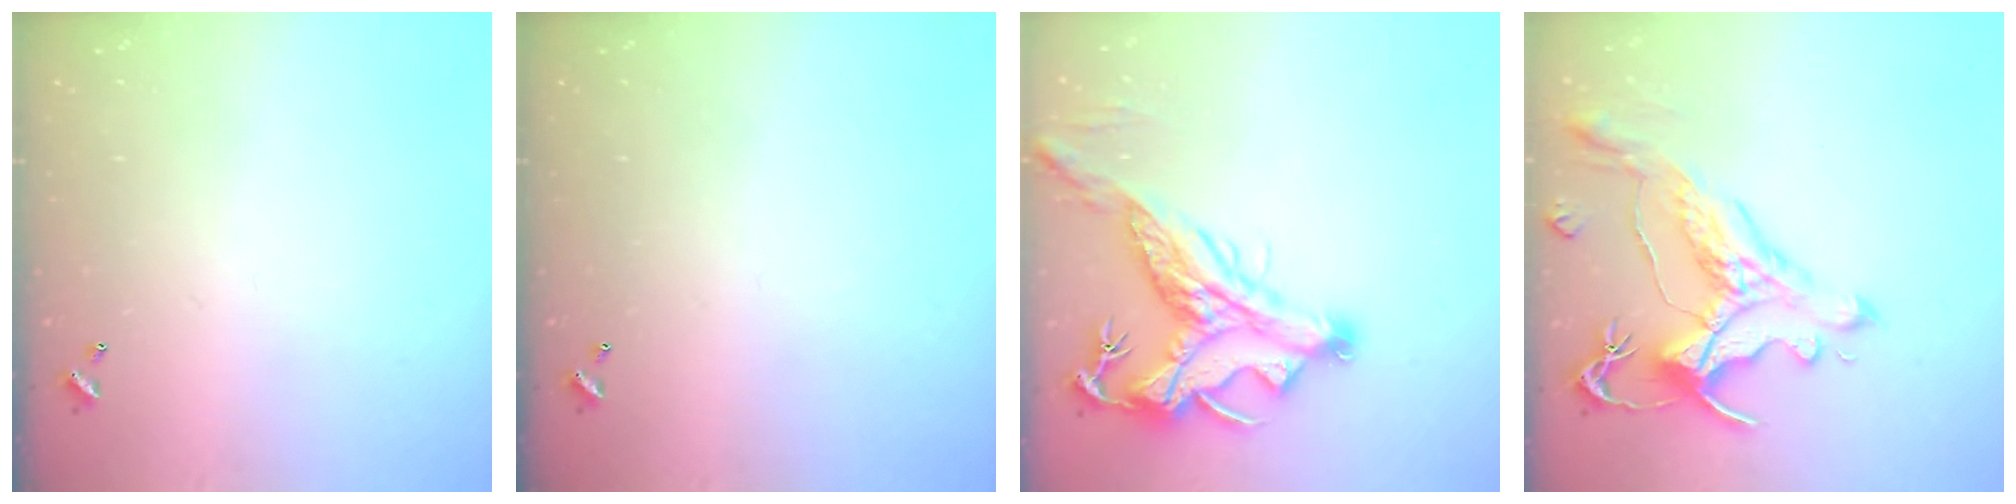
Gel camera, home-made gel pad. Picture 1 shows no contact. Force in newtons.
{"total": 0.0}
{"total": 5.4, "press": 5.0, "slide": 1.9}
{"total": 1.7, "press": 1.2, "slide": 1.1}